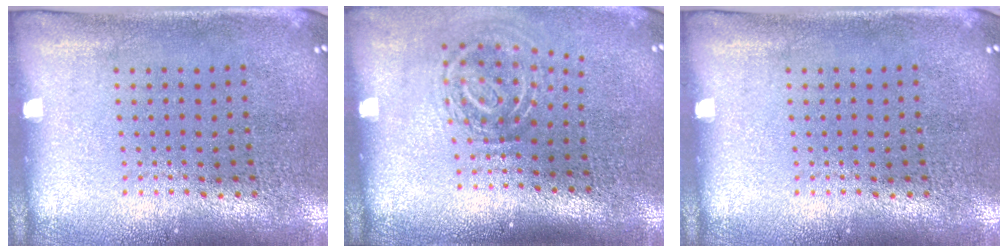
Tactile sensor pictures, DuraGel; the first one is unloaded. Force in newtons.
{"total": 1.9, "press": 1.2, "slide": 1.5}
{"total": 0.0}